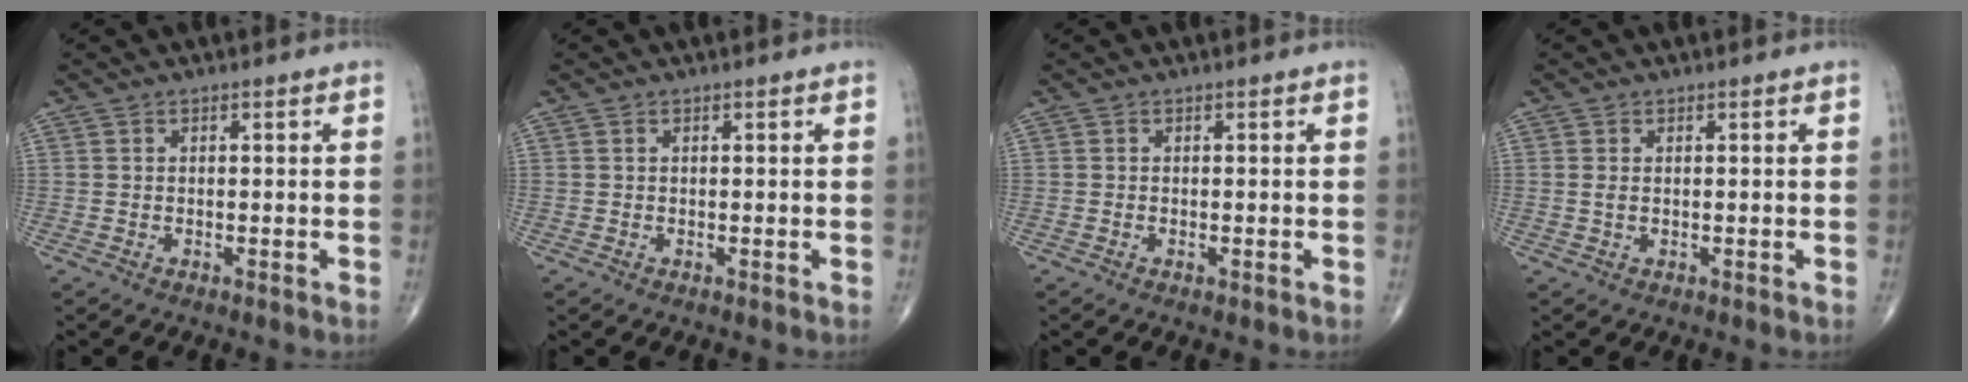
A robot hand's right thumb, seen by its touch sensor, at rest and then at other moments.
{"total": 0.0}
{"total": 0.6, "force": [-0.2, 0.3, 0.5], "torque": [-0.011, -0.002, -0.003]}
{"total": 0.9, "force": [0.2, 0.5, 0.8], "torque": [-0.018, 0.001, 0.009]}